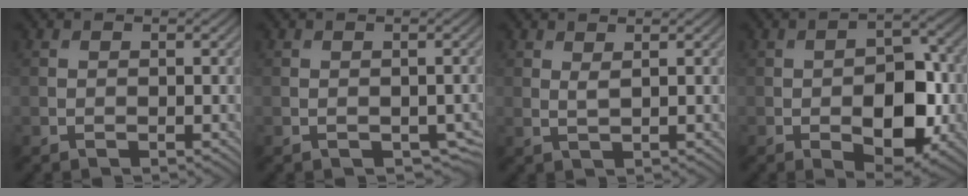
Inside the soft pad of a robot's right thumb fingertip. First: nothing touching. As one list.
[{"total": 2.5, "force": [-0.7, 1.9, 1.5], "torque": [-0.027, -0.017, -0.008]}, {"total": 1.1, "force": [0.8, 0.0, 0.8], "torque": [-0.020, 0.000, 0.016]}, {"total": 8.8, "force": [-2.1, 4.7, 7.1], "torque": [-0.112, -0.010, -0.029]}]